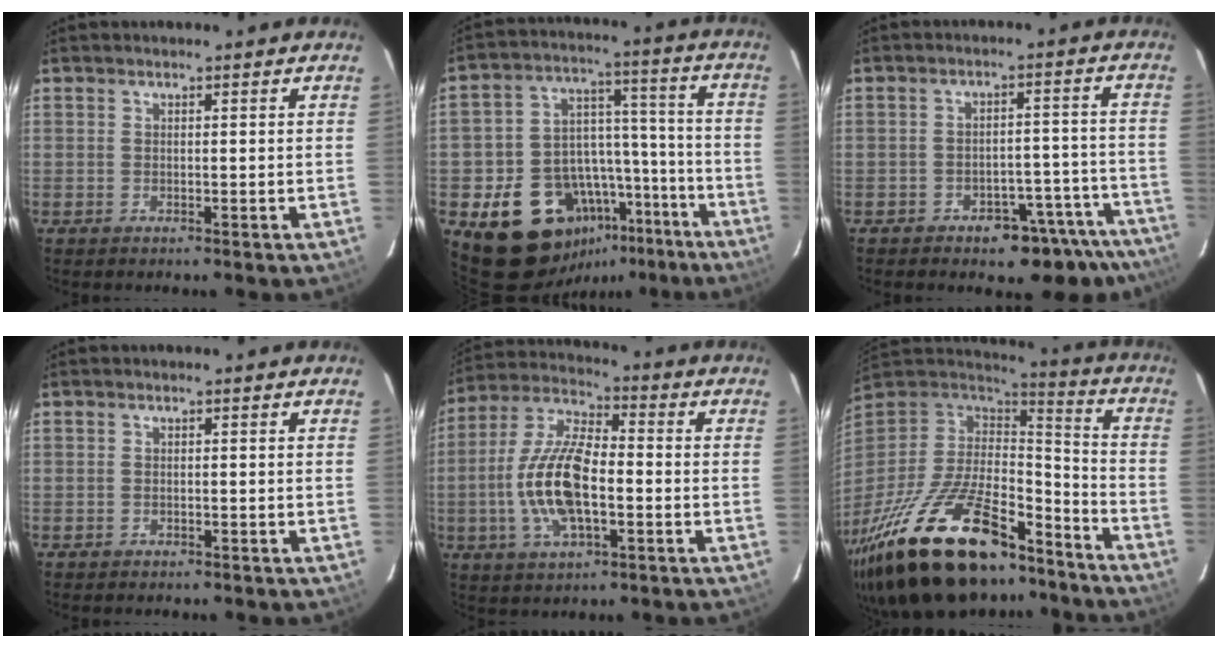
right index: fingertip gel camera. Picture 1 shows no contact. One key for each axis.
{"total": 19.6, "fx": -12.8, "fy": 13.2, "fz": 6.8, "tx": -0.136, "ty": 0.069, "tz": -0.164}
{"total": 11.0, "fx": -8.9, "fy": 5.4, "fz": 3.7, "tx": -0.030, "ty": 0.043, "tz": -0.089}
{"total": 1.1, "fx": -0.9, "fy": 0.6, "fz": 0.2, "tx": -0.008, "ty": 0.003, "tz": -0.011}
{"total": 14.8, "fx": -3.0, "fy": 6.2, "fz": 13.1, "tx": -0.275, "ty": 0.004, "tz": -0.059}
{"total": 35.1, "fx": -23.7, "fy": 14.4, "fz": 21.6, "tx": -0.425, "ty": -0.029, "tz": -0.367}